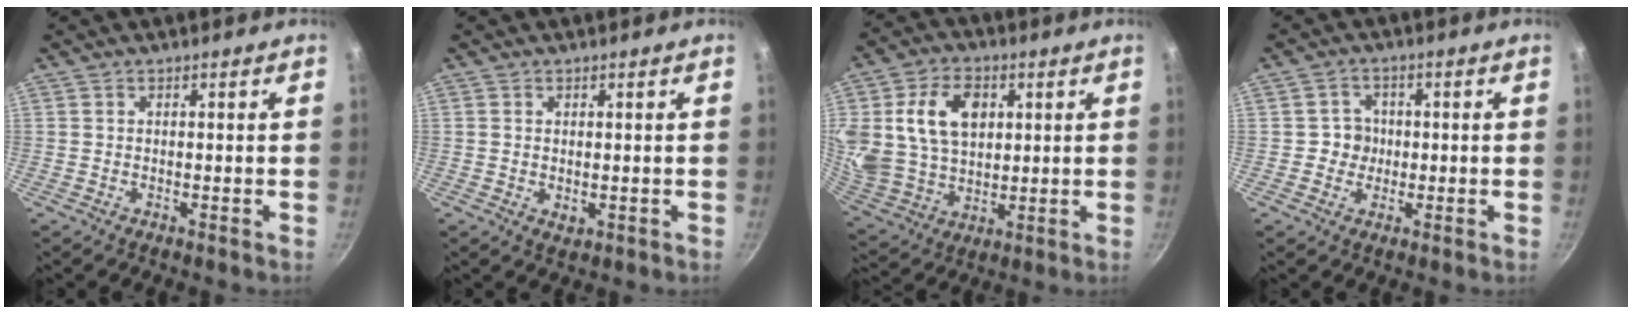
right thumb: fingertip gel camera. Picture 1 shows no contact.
{"total": 1.7, "force": [0.1, 1.2, 1.2], "torque": [-0.019, -0.004, 0.003]}
{"total": 17.5, "force": [4.5, 12.5, 11.4], "torque": [-0.208, -0.006, 0.092]}
{"total": 3.8, "force": [-0.3, 3.7, 0.9], "torque": [0.016, 0.007, -0.011]}